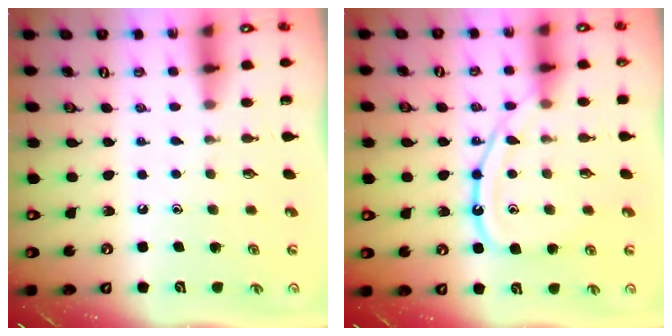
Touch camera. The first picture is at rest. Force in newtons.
{"total": 12.5, "press": 12.5, "slide": 1.1}